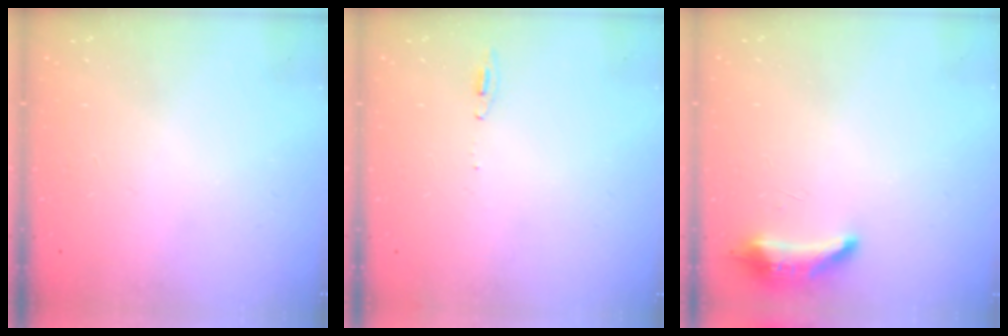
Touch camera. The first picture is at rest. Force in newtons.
{"total": 4.8, "press": 4.6, "slide": 1.6}
{"total": 8.3, "press": 8.1, "slide": 1.8}